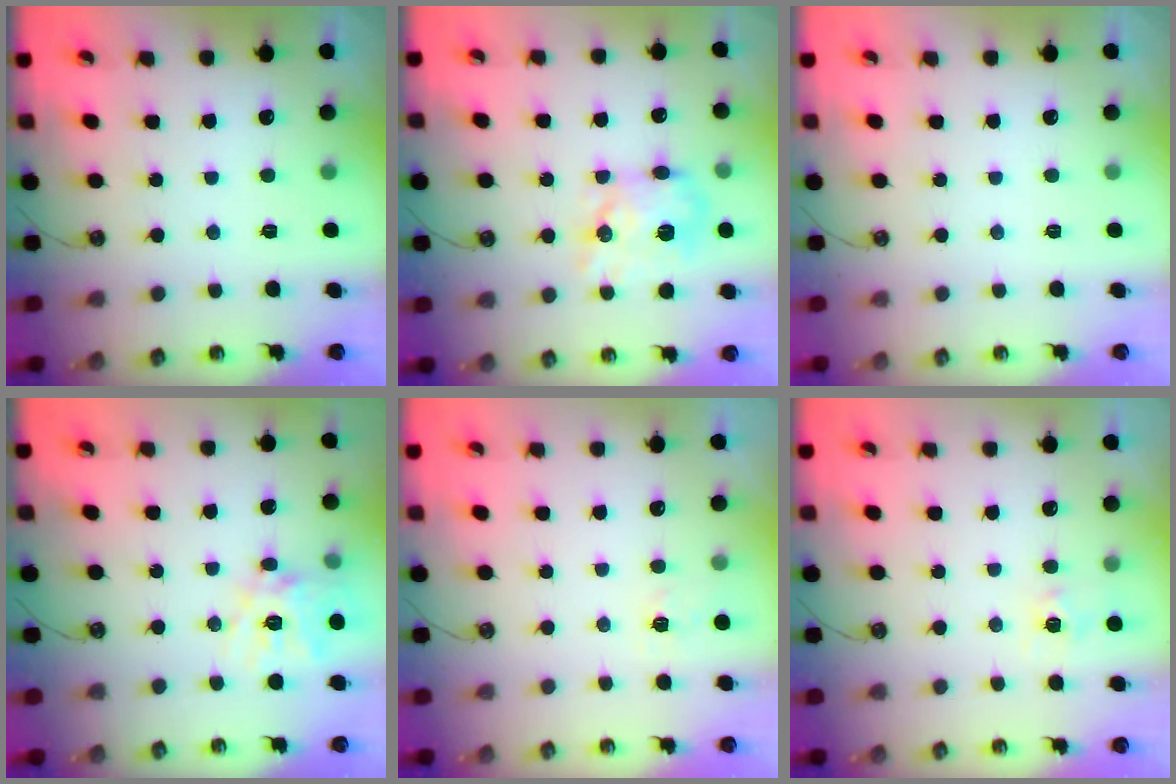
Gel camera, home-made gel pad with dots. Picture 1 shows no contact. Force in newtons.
{"total": 12.8, "press": 12.8, "slide": 0.2}
{"total": 0.0}
{"total": 14.4, "press": 14.3, "slide": 1.9}
{"total": 3.3, "press": 3.2, "slide": 0.6}
{"total": 6.0, "press": 5.9, "slide": 0.8}